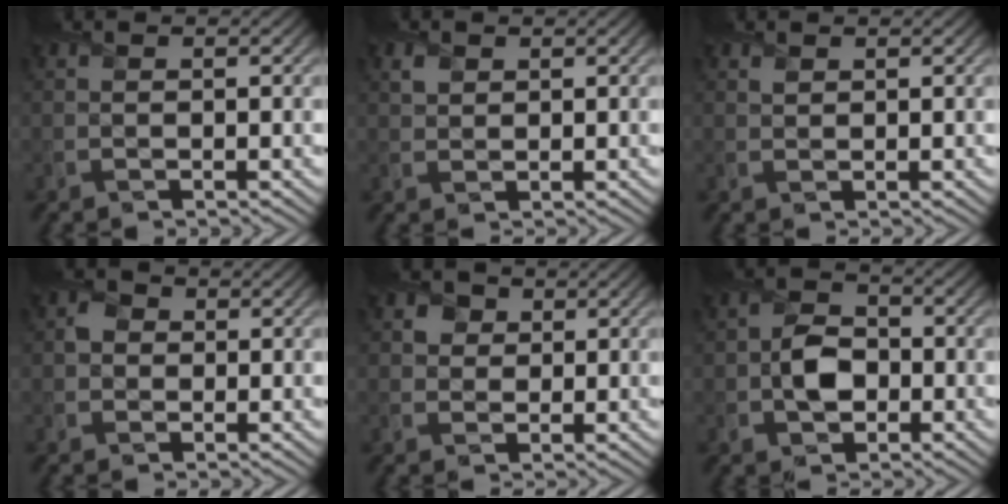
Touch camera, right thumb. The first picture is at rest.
{"total": 1.5, "force": [1.0, 1.0, 0.5], "torque": [-0.014, 0.001, 0.020]}
{"total": 0.7, "force": [0.7, 0.3, 0.0], "torque": [-0.002, -0.001, 0.015]}
{"total": 2.0, "force": [-0.1, 1.9, 0.6], "torque": [-0.012, 0.001, -0.010]}
{"total": 3.1, "force": [1.4, 2.6, 1.0], "torque": [-0.031, -0.005, 0.021]}
{"total": 4.6, "force": [-1.2, 3.4, 2.9], "torque": [-0.050, -0.001, -0.027]}